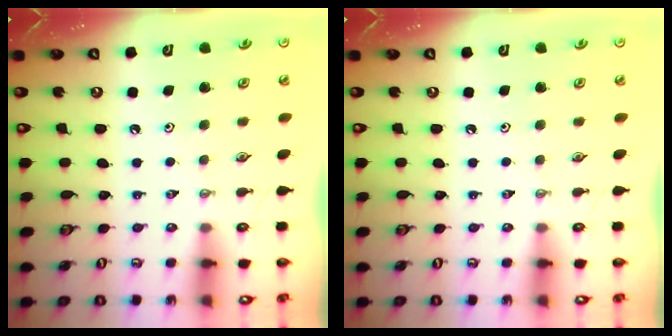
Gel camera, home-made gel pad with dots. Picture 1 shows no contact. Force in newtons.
{"total": 0.0}